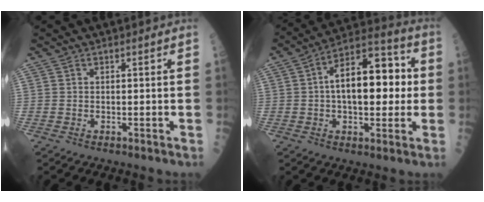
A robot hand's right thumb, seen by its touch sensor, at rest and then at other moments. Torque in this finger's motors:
{"motor_torque": [1.71, 2.39, 0.44, -0.33, 0.43]}